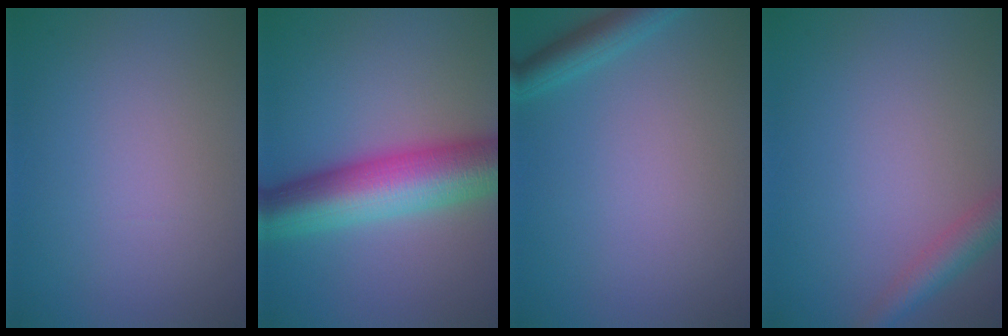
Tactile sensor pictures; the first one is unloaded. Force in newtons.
{"total": 9.6, "press": 9.6, "slide": 0.2}
{"total": 2.5, "press": 2.5, "slide": 0.1}
{"total": 2.8, "press": 2.8, "slide": 0.1}